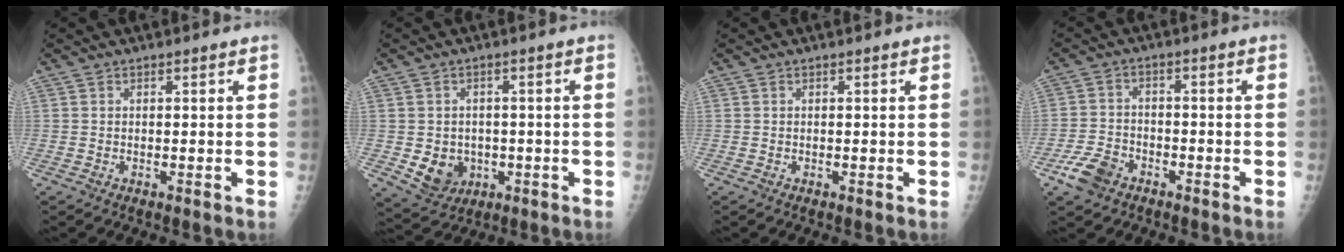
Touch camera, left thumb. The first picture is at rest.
{"total": 7.0, "force": [-1.5, 5.9, 3.3], "torque": [-0.028, 0.005, -0.008]}
{"total": 0.0}
{"total": 6.4, "force": [-3.9, 4.1, 3.0], "torque": [-0.057, 0.018, -0.072]}